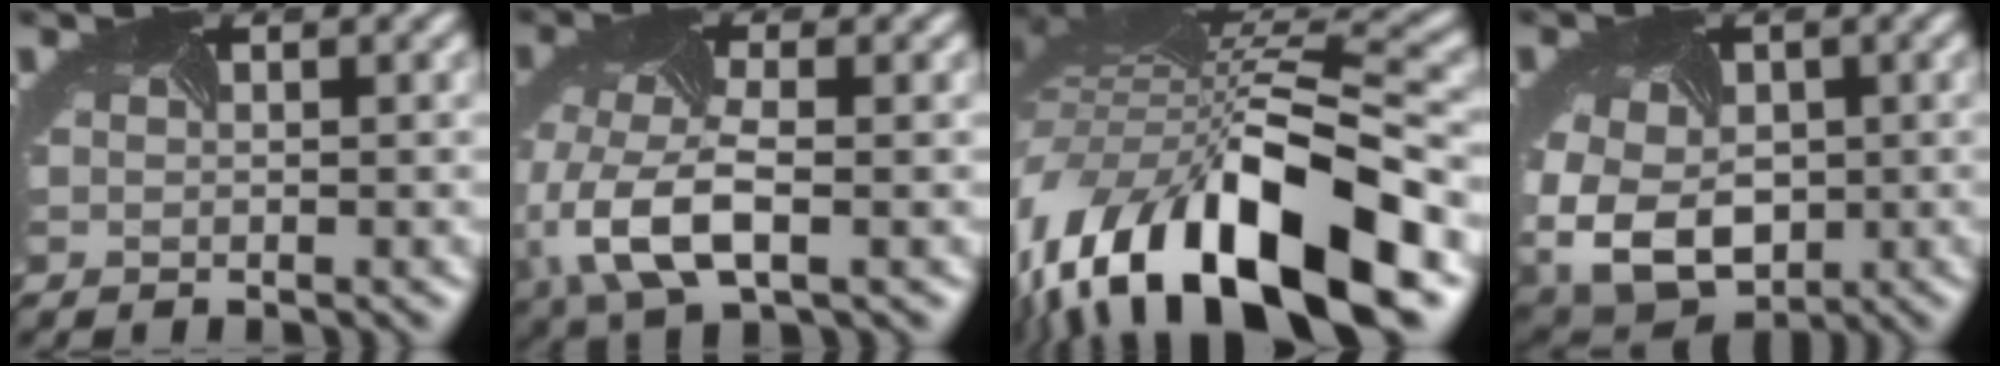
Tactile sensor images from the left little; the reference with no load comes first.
{"total": 7.2, "force": [-2.3, 3.4, 5.9], "torque": [-0.145, -0.017, -0.047]}
{"total": 17.1, "force": [-7.0, 7.0, 13.9], "torque": [-0.250, 0.005, -0.125]}
{"total": 10.2, "force": [-1.7, 7.6, 6.5], "torque": [-0.139, -0.038, -0.008]}